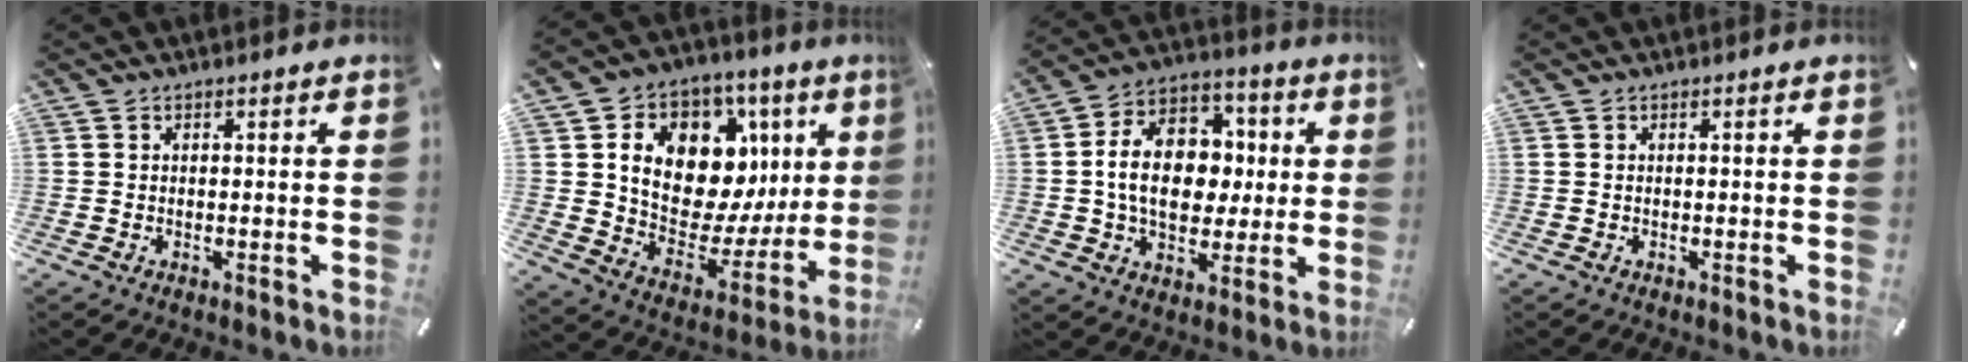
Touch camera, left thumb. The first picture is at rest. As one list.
[{"total": 15.7, "force": [6.4, 10.8, 9.5], "torque": [-0.130, -0.061, 0.111]}, {"total": 15.7, "force": [-0.2, 11.8, 10.3], "torque": [-0.182, 0.011, -0.002]}, {"total": 0.0}]